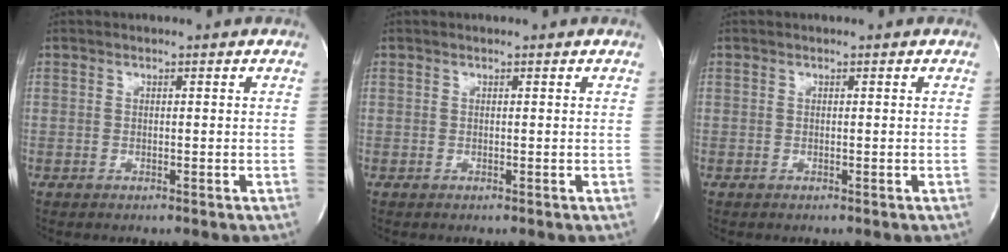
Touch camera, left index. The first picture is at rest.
{"total": 0.0}
{"total": 0.0}